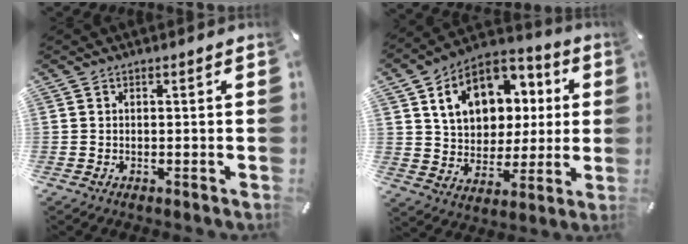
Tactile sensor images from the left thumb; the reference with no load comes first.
{"total": 15.4, "force": [5.3, 12.0, 8.0], "torque": [-0.136, -0.008, 0.103]}